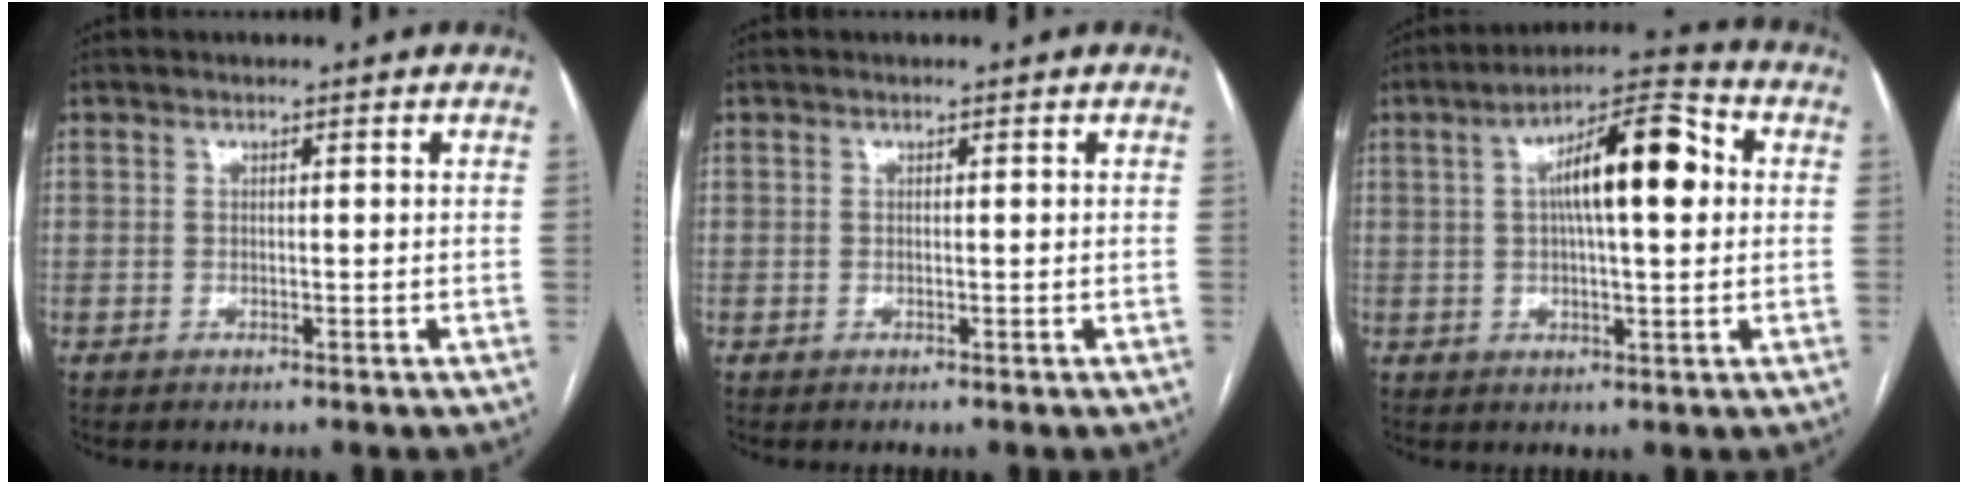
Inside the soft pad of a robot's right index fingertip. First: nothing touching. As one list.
[{"total": 0.0}, {"total": 12.4, "force": [2.3, 2.7, 11.9], "torque": [-0.197, 0.034, 0.030]}]